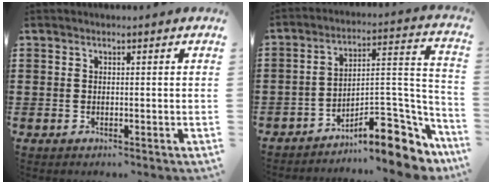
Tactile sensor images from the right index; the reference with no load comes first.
{"total": 11.3, "force": [-8.2, 3.7, 6.8], "torque": [-0.076, 0.026, -0.151]}